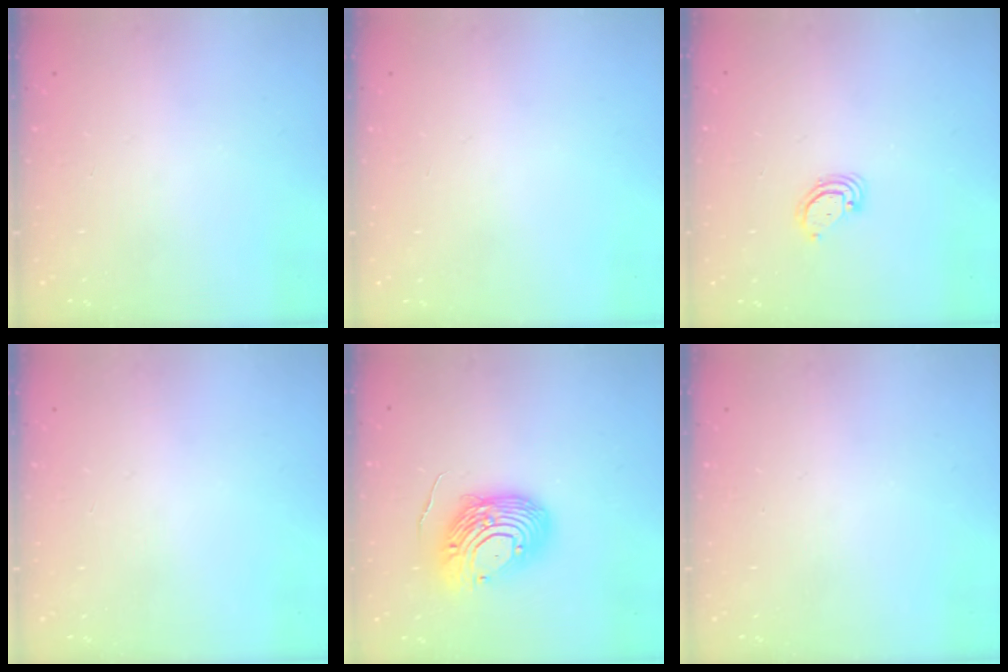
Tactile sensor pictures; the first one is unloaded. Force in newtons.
{"total": 0.0}
{"total": 3.2, "press": 3.2, "slide": 0.4}
{"total": 0.0}
{"total": 14.3, "press": 14.2, "slide": 1.4}
{"total": 0.0}